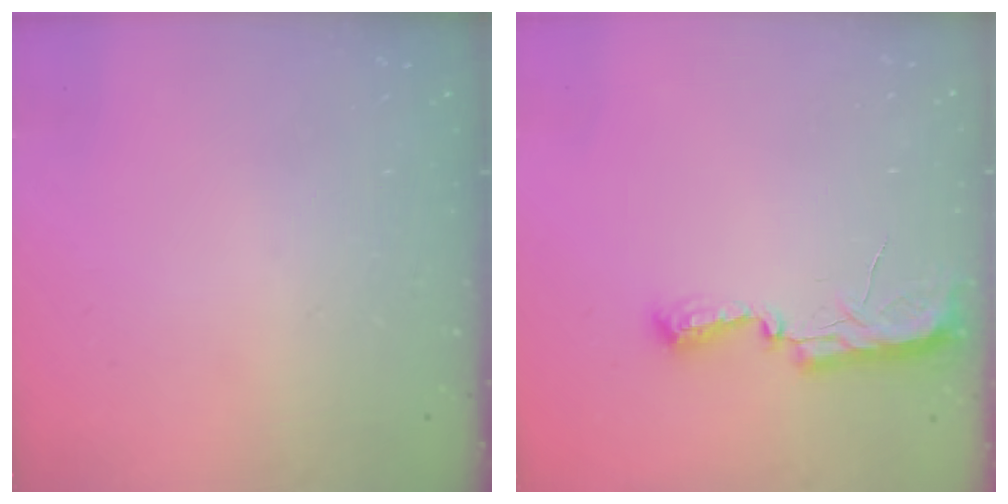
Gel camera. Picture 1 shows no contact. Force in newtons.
{"total": 9.4, "press": 8.3, "slide": 4.5}